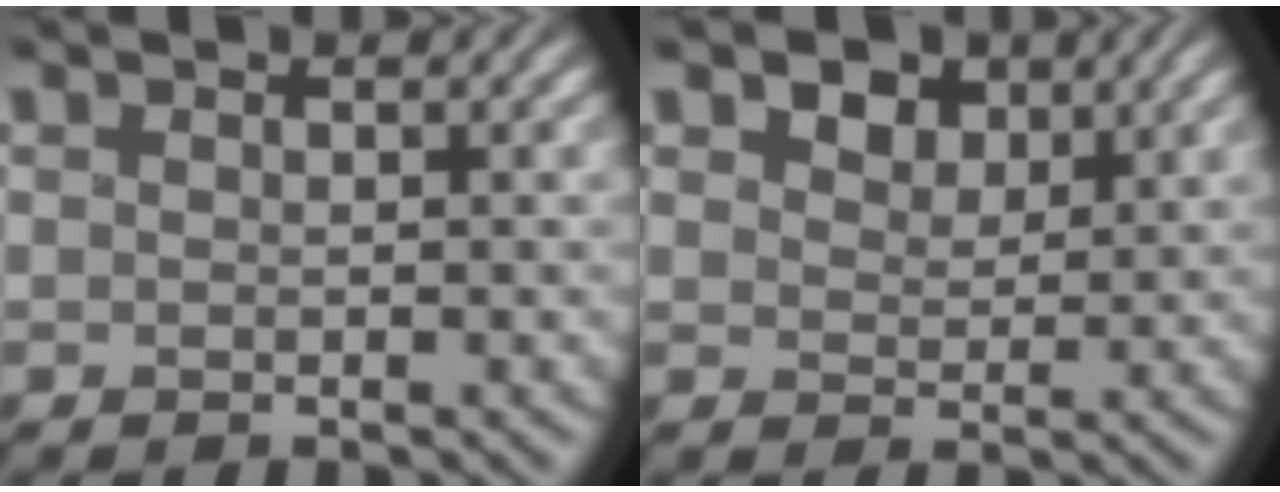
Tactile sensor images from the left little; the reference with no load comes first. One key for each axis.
{"total": 3.5, "fx": 1.9, "fy": 2.4, "fz": 1.7, "tx": -0.045, "ty": -0.010, "tz": 0.025}